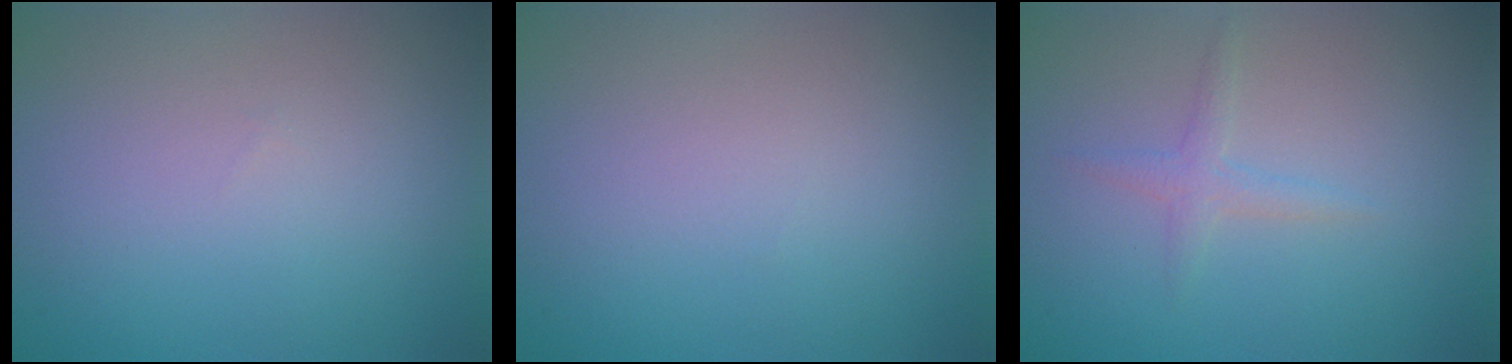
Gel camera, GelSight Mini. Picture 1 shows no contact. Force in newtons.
{"total": 0.0}
{"total": 1.4, "press": 1.4, "slide": 0.1}